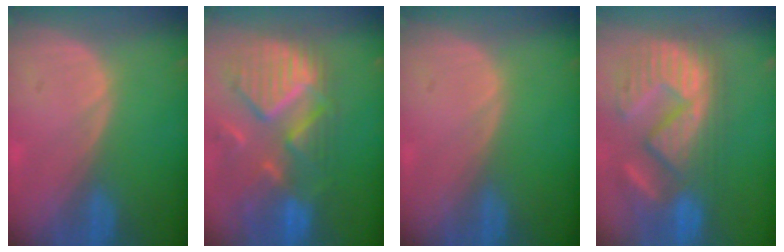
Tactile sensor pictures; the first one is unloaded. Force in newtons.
{"total": 12.3, "press": 10.6, "slide": 6.2}
{"total": 0.0}
{"total": 12.9, "press": 12.0, "slide": 4.9}